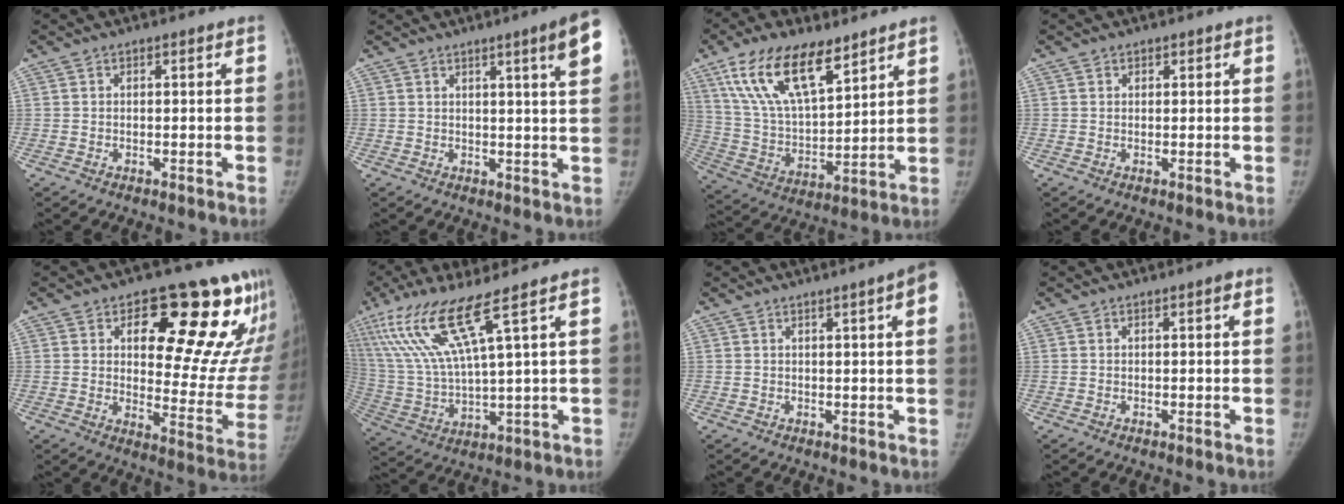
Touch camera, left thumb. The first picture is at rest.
{"total": 8.0, "force": [3.8, 0.0, 7.1], "torque": [-0.088, -0.015, 0.044]}
{"total": 18.3, "force": [11.2, 7.8, 12.2], "torque": [-0.195, -0.043, 0.217]}
{"total": 0.8, "force": [0.5, 0.7, 0.0], "torque": [0.010, -0.002, 0.004]}
{"total": 22.9, "force": [12.7, 9.9, 16.4], "torque": [-0.151, -0.063, 0.172]}
{"total": 14.9, "force": [8.2, 0.8, 12.4], "torque": [-0.283, -0.033, 0.169]}
{"total": 6.5, "force": [2.8, 0.0, 5.8], "torque": [-0.064, 0.002, 0.030]}
{"total": 0.6, "force": [0.2, 0.2, 0.6], "torque": [-0.012, 0.001, 0.001]}